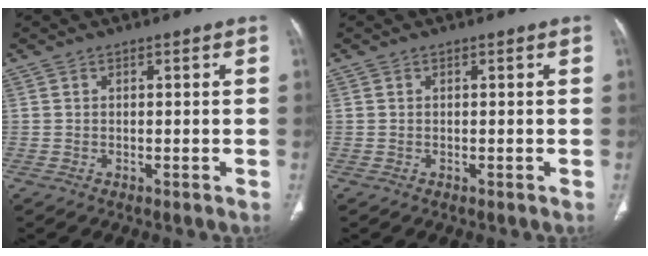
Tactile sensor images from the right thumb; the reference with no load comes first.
{"total": 0.0}